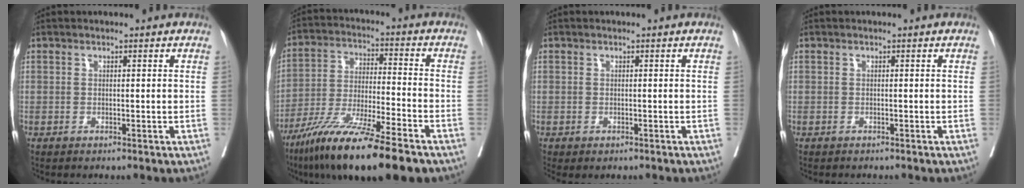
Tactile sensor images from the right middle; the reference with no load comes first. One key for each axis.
{"total": 16.7, "fx": -11.5, "fy": 0.9, "fz": 12.1, "tx": -0.219, "ty": -0.046, "tz": -0.206}
{"total": 1.7, "fx": -1.3, "fy": 0.8, "fz": 0.6, "tx": -0.006, "ty": -0.003, "tz": -0.018}
{"total": 1.4, "fx": -1.3, "fy": 0.4, "fz": 0.4, "tx": -0.011, "ty": -0.003, "tz": -0.017}